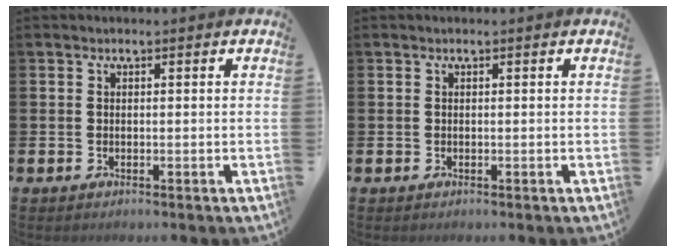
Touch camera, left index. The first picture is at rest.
{"total": 0.0}